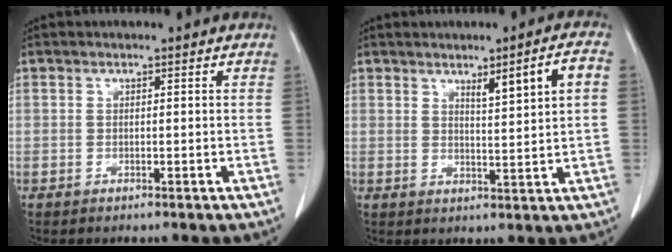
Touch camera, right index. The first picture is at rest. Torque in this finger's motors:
{"motor_torque": [0.15, 0.14, 0.09, 0.03]}